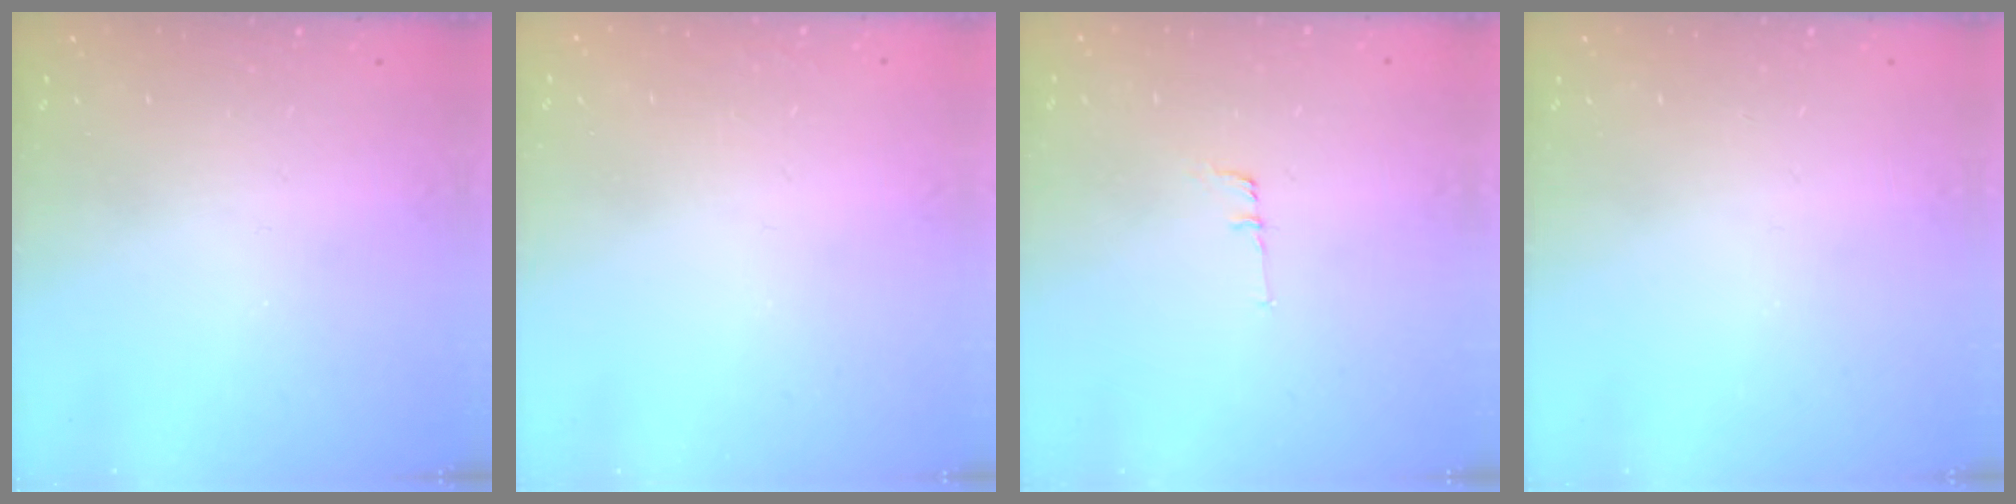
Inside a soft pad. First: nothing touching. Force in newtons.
{"total": 1.5, "press": 1.5, "slide": 0.1}
{"total": 6.6, "press": 6.2, "slide": 2.3}
{"total": 0.0}